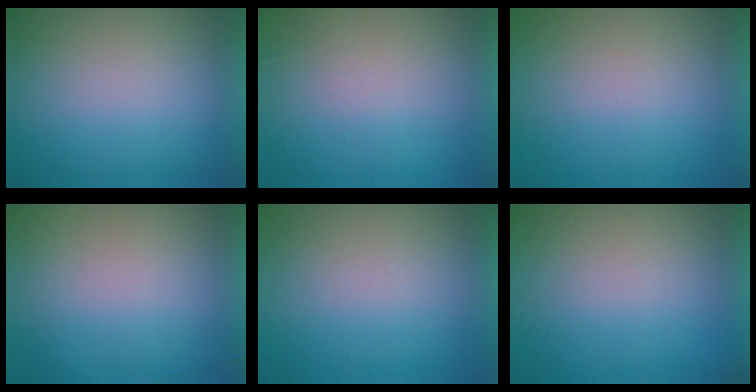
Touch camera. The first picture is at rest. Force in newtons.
{"total": 6.8}
{"total": 7.1}
{"total": 6.2}
{"total": 4.7}
{"total": 4.9}